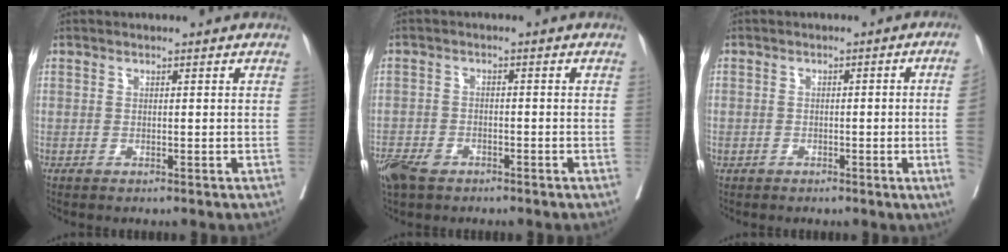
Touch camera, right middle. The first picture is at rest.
{"total": 7.9, "force": [-5.3, 4.4, 3.8], "torque": [-0.087, -0.009, -0.090]}
{"total": 4.1, "force": [-0.9, -0.1, 4.0], "torque": [-0.052, 0.005, -0.012]}